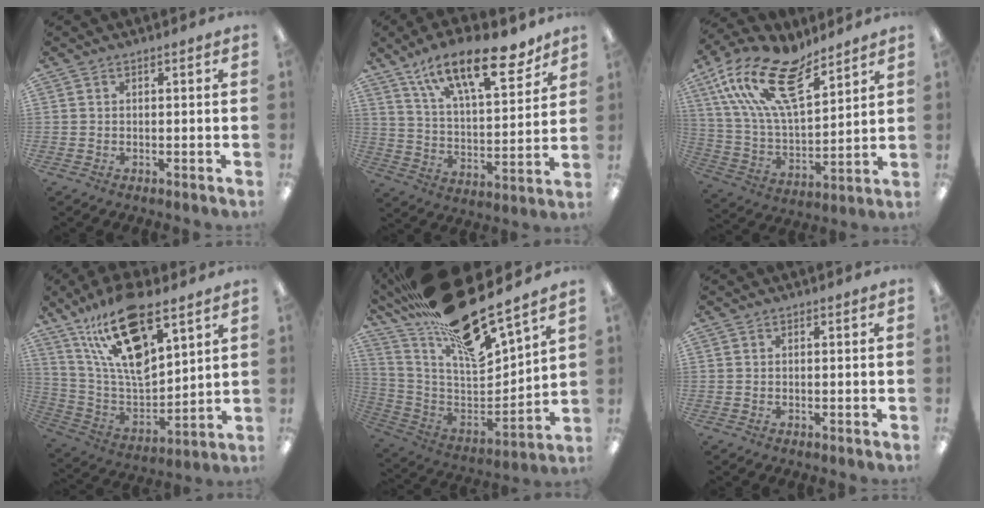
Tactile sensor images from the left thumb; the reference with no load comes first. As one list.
[{"total": 20.8, "force": [13.9, 8.1, 13.1], "torque": [-0.199, -0.076, 0.232]}, {"total": 20.6, "force": [13.0, 8.8, 13.4], "torque": [-0.269, -0.064, 0.232]}, {"total": 21.0, "force": [12.8, 8.4, 14.3], "torque": [-0.287, -0.068, 0.220]}, {"total": 23.9, "force": [18.9, 5.5, 13.6], "torque": [-0.227, -0.136, 0.314]}, {"total": 0.0}]